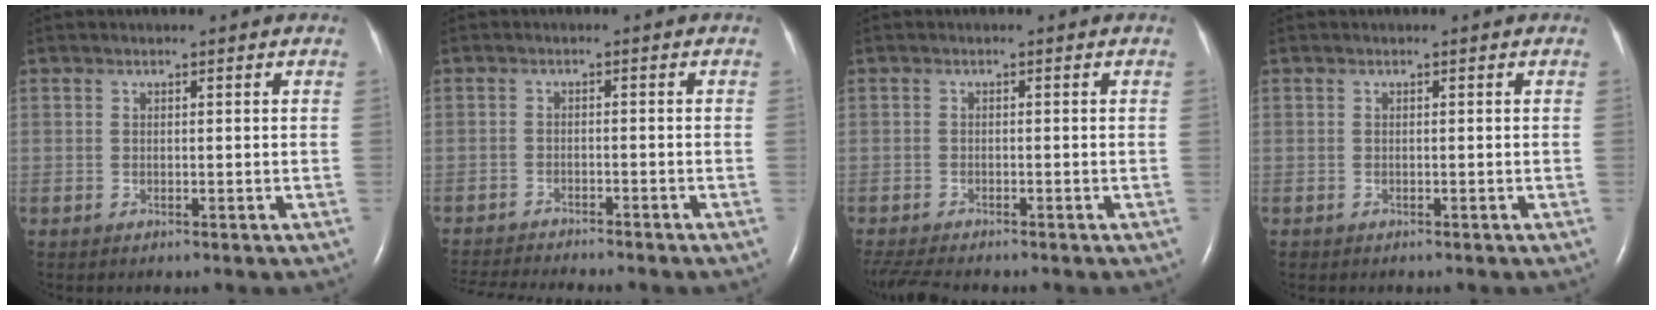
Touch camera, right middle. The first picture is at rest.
{"total": 10.4, "force": [-9.6, 0.5, 4.1], "torque": [-0.056, -0.012, -0.139]}
{"total": 6.0, "force": [-5.3, 1.0, 2.7], "torque": [-0.053, -0.014, -0.087]}
{"total": 0.0}